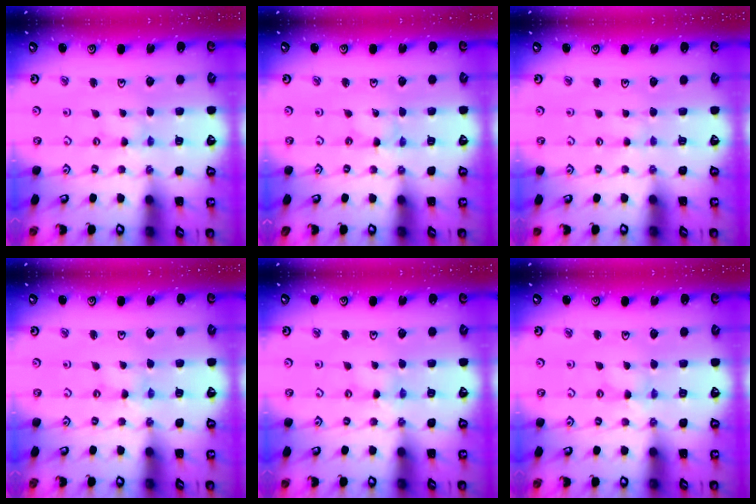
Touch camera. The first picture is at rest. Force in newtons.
{"total": 0.0}
{"total": 2.0, "press": 2.0, "slide": 0.3}
{"total": 0.0}
{"total": 2.4, "press": 2.3, "slide": 0.4}
{"total": 1.7, "press": 1.6, "slide": 0.3}